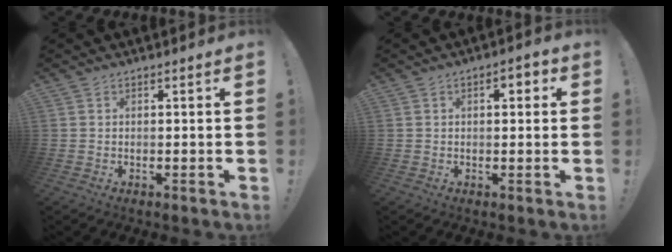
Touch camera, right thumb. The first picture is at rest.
{"total": 3.3, "force": [0.7, 1.8, 2.7], "torque": [-0.024, 0.000, 0.002]}